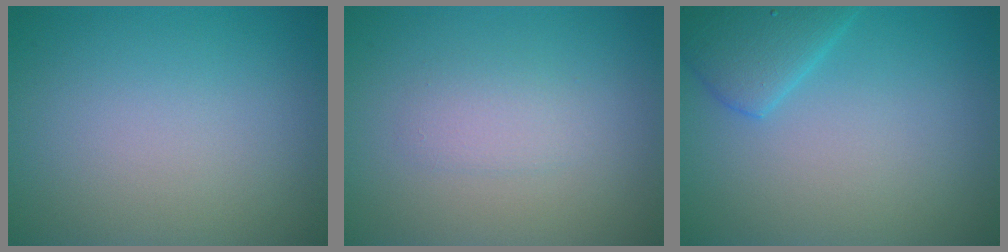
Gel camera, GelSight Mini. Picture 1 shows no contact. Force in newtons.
{"total": 1.5, "press": 1.5, "slide": 0.1}
{"total": 3.1, "press": 3.1, "slide": 0.3}